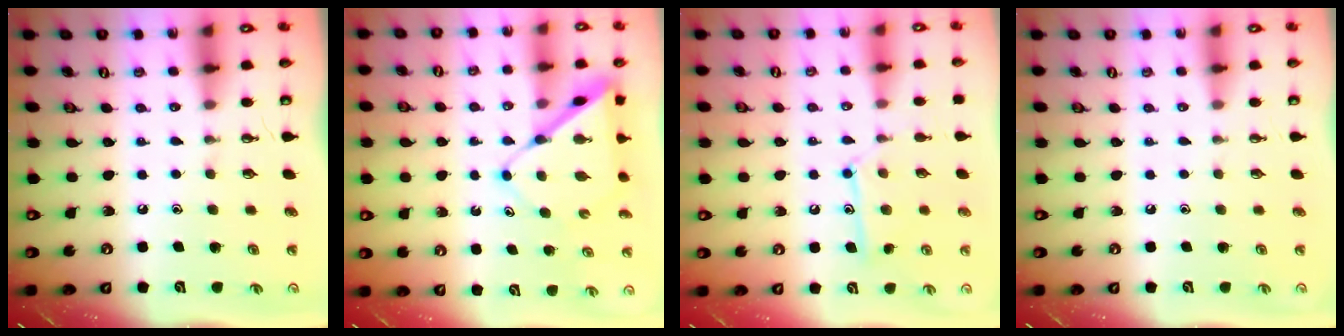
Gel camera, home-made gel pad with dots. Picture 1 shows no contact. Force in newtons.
{"total": 9.4, "press": 9.3, "slide": 0.7}
{"total": 11.2, "press": 11.2, "slide": 0.8}
{"total": 0.0}